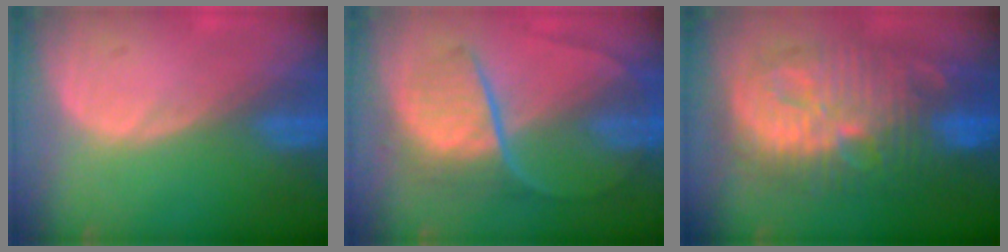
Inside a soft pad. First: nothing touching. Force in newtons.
{"total": 8.8, "press": 7.6, "slide": 4.5}
{"total": 13.7, "press": 13.7, "slide": 1.1}